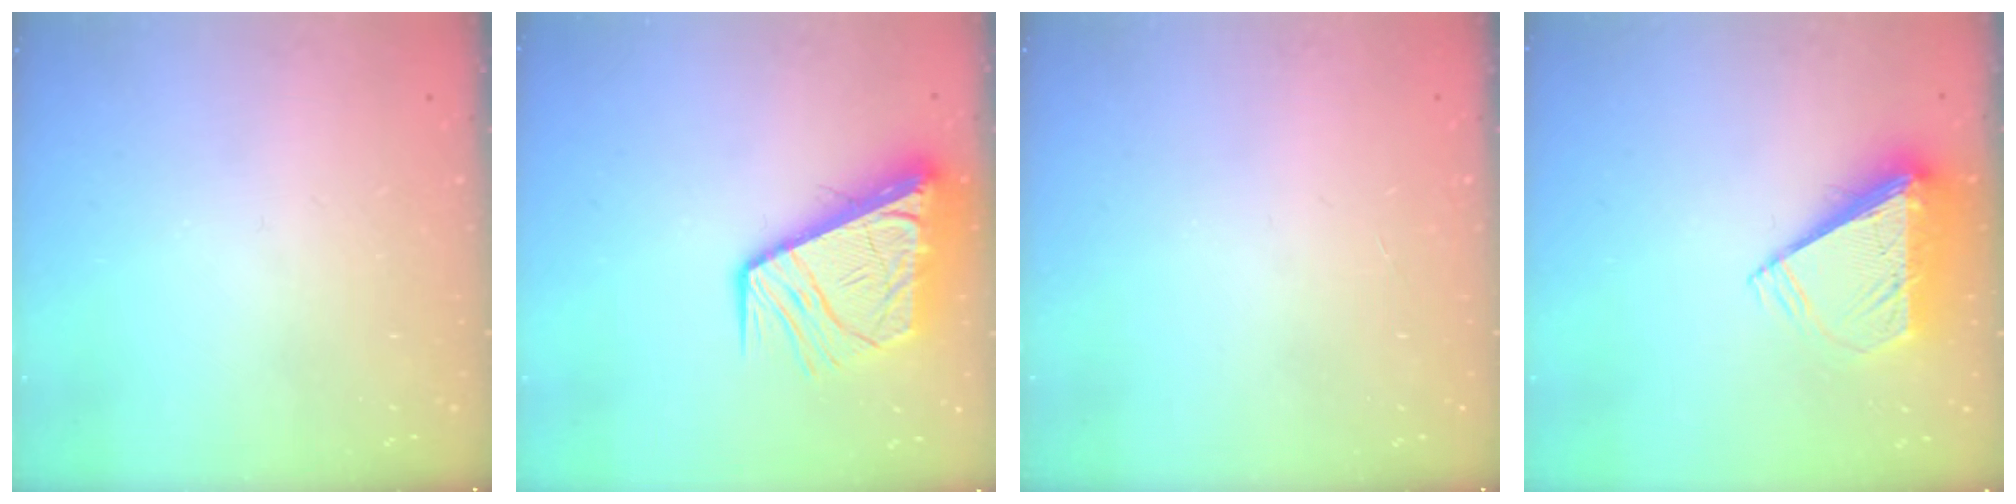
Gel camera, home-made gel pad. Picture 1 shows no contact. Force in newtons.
{"total": 13.9, "press": 13.8, "slide": 1.7}
{"total": 0.0}
{"total": 8.6, "press": 8.5, "slide": 1.3}